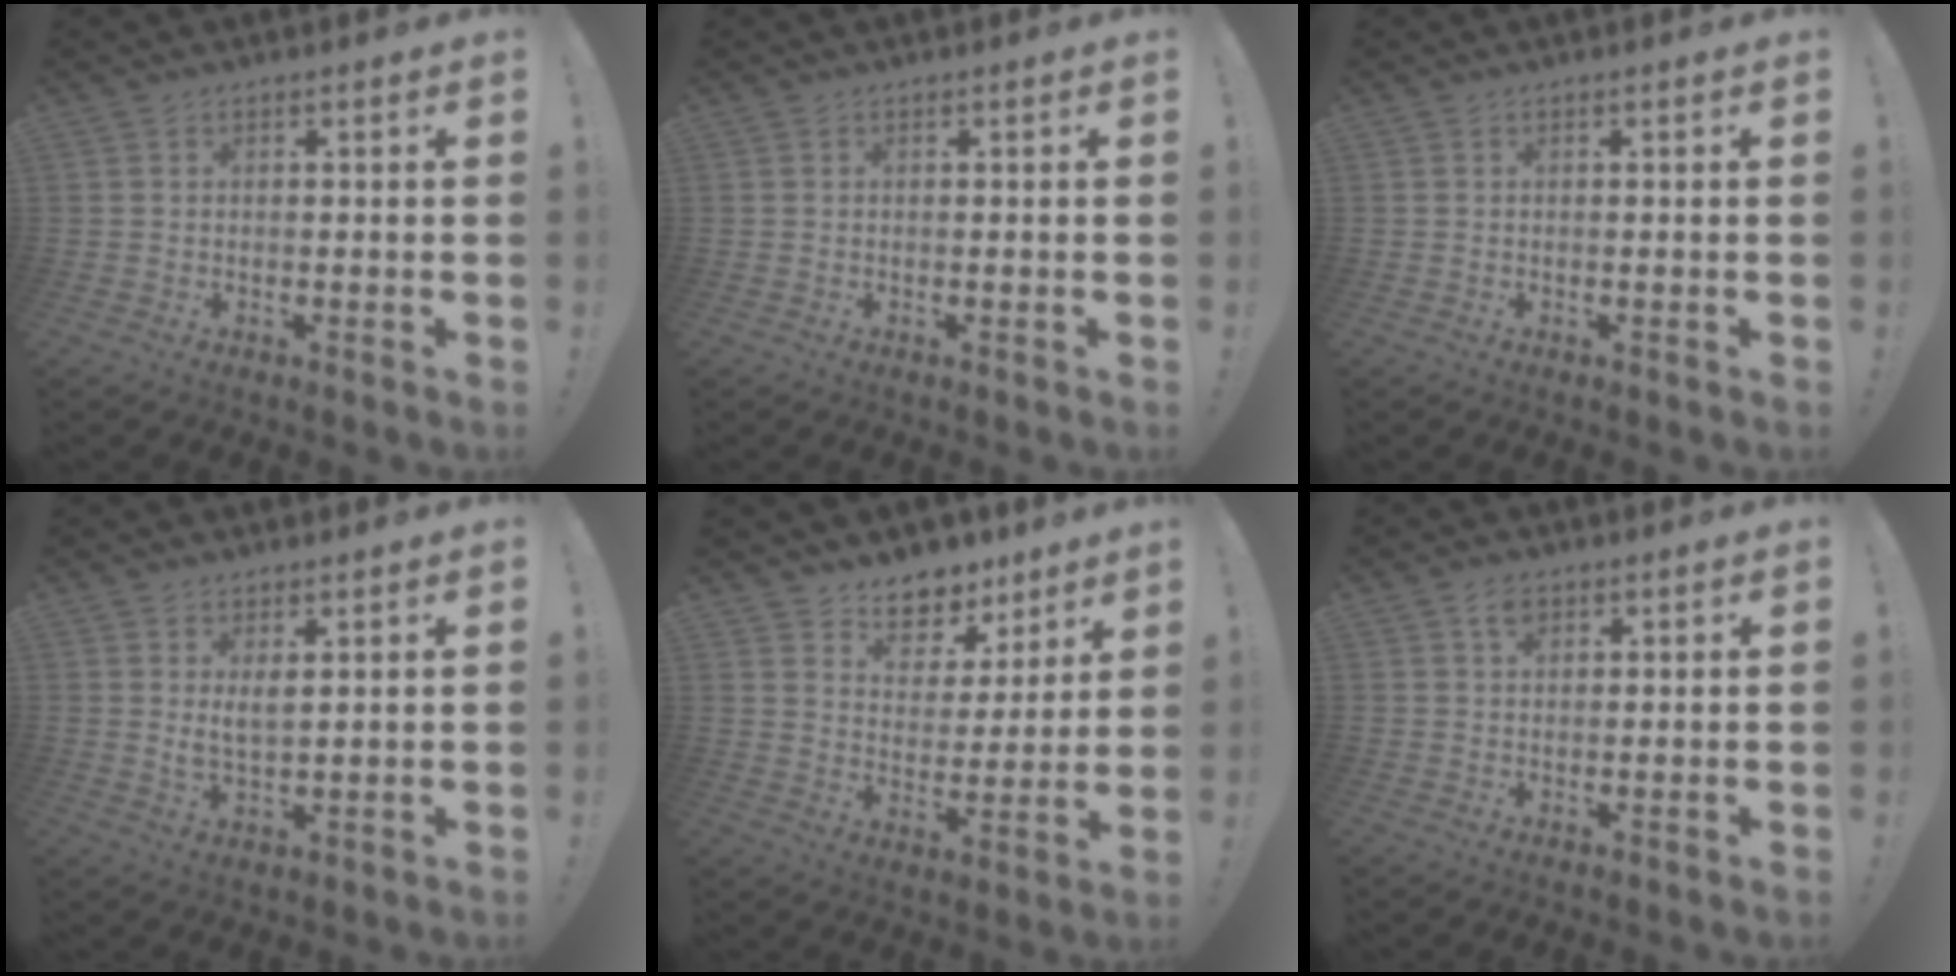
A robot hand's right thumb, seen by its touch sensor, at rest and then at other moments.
{"total": 0.0}
{"total": 0.0}
{"total": 4.2, "force": [2.1, 1.5, 3.3], "torque": [-0.055, -0.013, 0.036]}
{"total": 8.9, "force": [7.1, 5.1, 1.6], "torque": [-0.021, -0.065, 0.137]}
{"total": 3.1, "force": [1.7, 2.0, 1.6], "torque": [-0.020, -0.002, 0.028]}